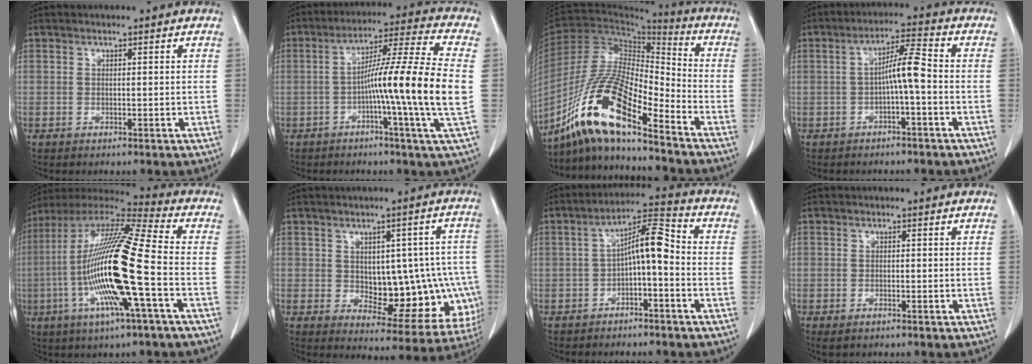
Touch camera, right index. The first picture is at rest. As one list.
[{"total": 14.9, "force": [-2.0, -2.1, 14.6], "torque": [-0.236, 0.000, -0.045]}, {"total": 16.3, "force": [-11.5, 2.5, 11.3], "torque": [-0.215, -0.001, -0.212]}, {"total": 5.3, "force": [-1.0, 0.1, 5.2], "torque": [-0.089, 0.017, -0.017]}, {"total": 21.0, "force": [-4.3, 0.9, 20.5], "torque": [-0.419, -0.015, -0.091]}, {"total": 14.9, "force": [-1.3, 7.7, 12.7], "torque": [-0.136, 0.024, 0.007]}, {"total": 7.5, "force": [-1.2, 1.7, 7.2], "torque": [-0.124, 0.032, -0.022]}, {"total": 1.4, "force": [-0.9, 0.7, 0.9], "torque": [-0.016, -0.002, -0.007]}]